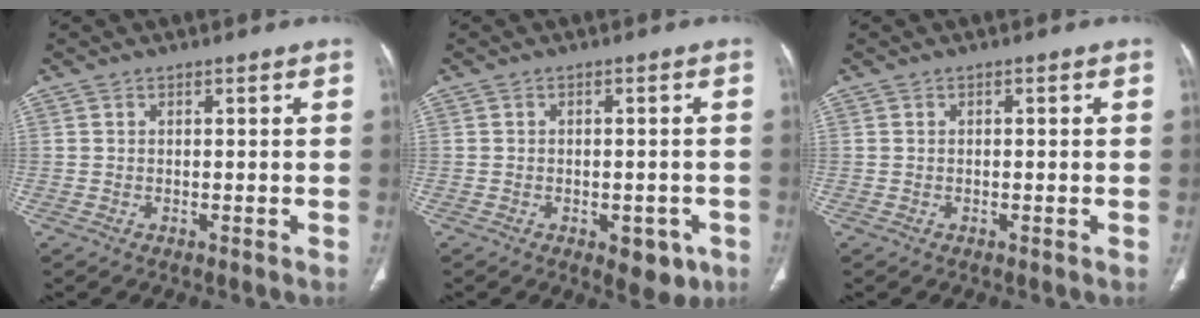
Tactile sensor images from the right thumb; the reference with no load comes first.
{"total": 5.7, "force": [-2.5, 3.2, 4.0], "torque": [-0.026, 0.008, -0.024]}
{"total": 0.0}